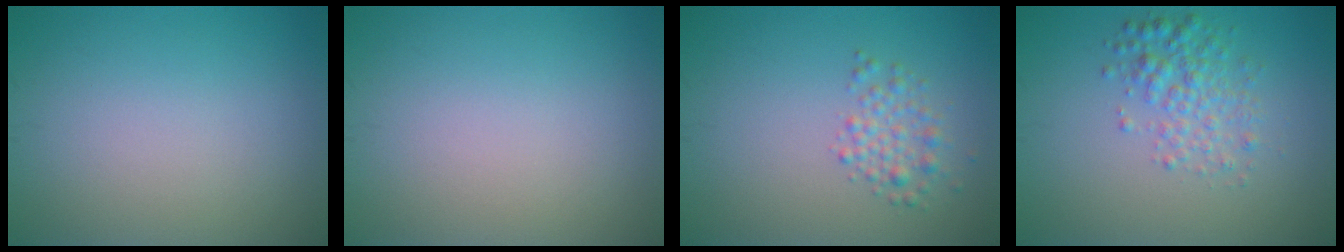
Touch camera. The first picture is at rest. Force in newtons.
{"total": 0.0}
{"total": 2.2, "press": 2.2, "slide": 0.1}
{"total": 3.0, "press": 3.0, "slide": 0.1}